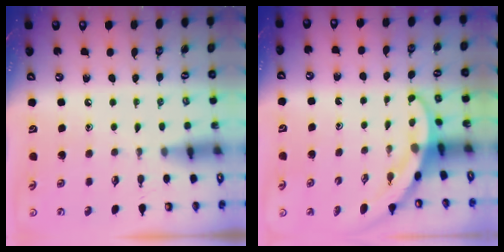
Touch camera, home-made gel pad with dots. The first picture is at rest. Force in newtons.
{"total": 3.1, "press": 3.1, "slide": 0.1}